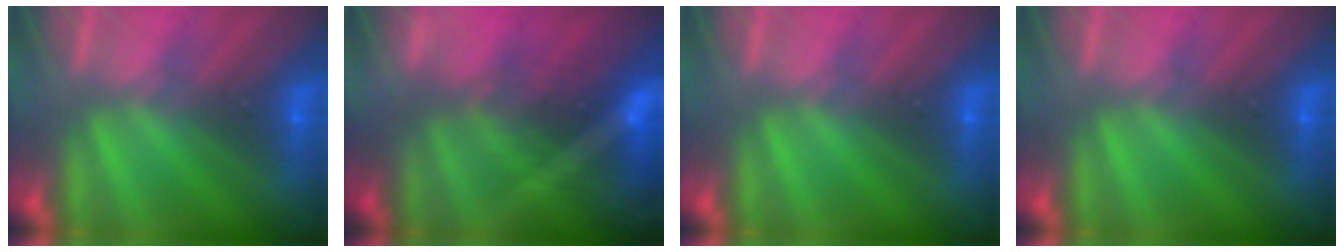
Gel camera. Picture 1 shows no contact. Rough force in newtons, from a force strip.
{"total": 8.8}
{"total": 0.0}
{"total": 0.0}